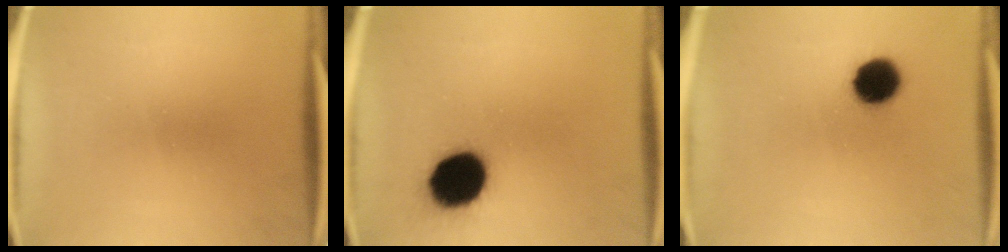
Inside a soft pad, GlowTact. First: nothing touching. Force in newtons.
{"total": 16.6}
{"total": 8.9}